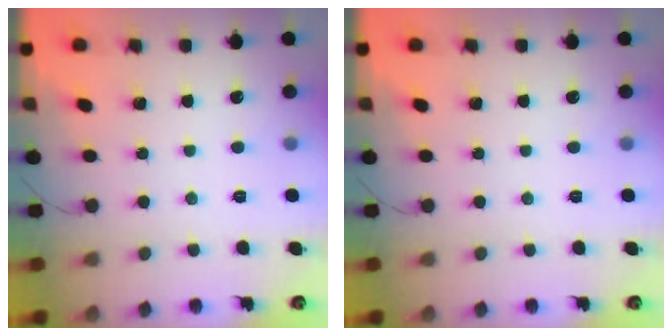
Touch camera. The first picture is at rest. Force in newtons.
{"total": 0.0}